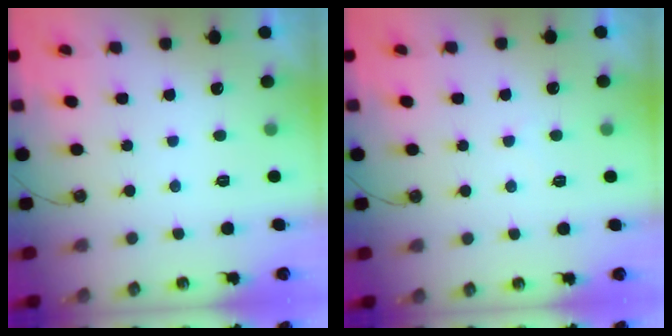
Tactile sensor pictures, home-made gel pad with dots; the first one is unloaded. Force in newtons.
{"total": 3.9, "press": 3.9, "slide": 0.5}